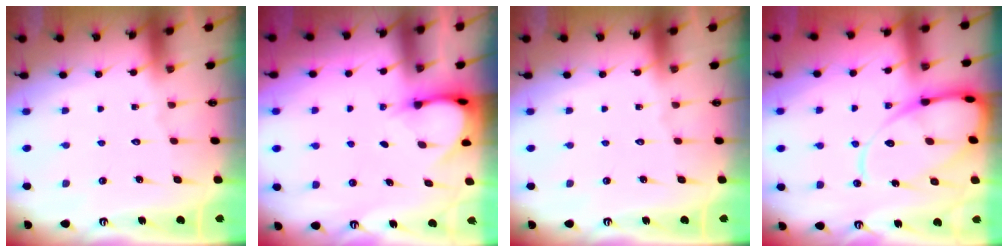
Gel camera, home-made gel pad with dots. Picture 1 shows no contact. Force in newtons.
{"total": 3.8, "press": 3.8, "slide": 0.3}
{"total": 0.0}
{"total": 15.5, "press": 15.4, "slide": 1.6}